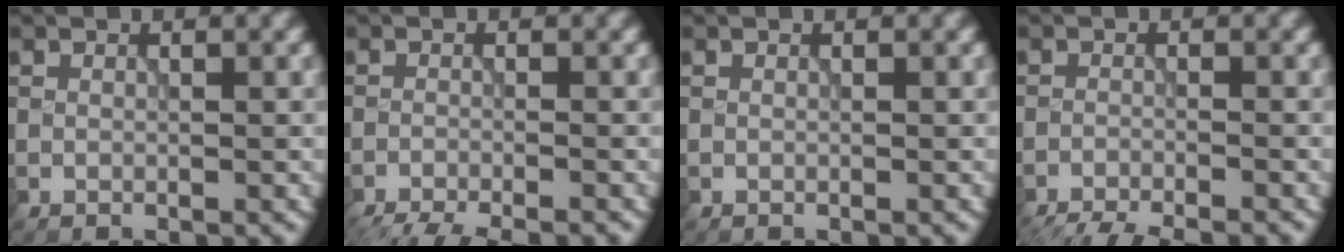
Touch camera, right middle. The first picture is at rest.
{"total": 6.8, "force": [-6.1, 1.3, 2.7], "torque": [-0.037, -0.021, -0.091]}
{"total": 0.0}
{"total": 7.4, "force": [-6.9, 1.4, 2.2], "torque": [-0.029, -0.012, -0.099]}